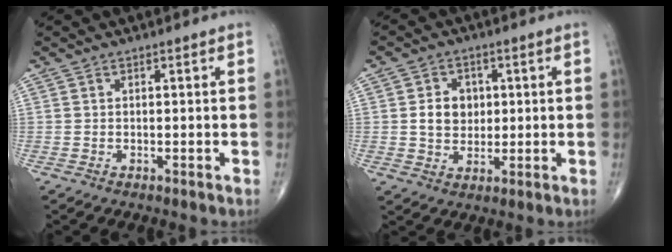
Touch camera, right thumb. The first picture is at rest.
{"total": 6.2, "force": [0.8, 5.1, 3.4], "torque": [-0.031, -0.002, 0.014]}